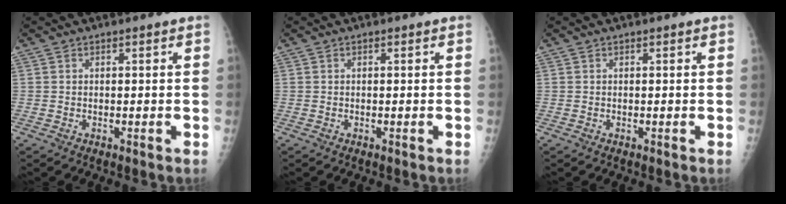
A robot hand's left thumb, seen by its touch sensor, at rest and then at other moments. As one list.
[{"total": 0.0}, {"total": 0.0}]